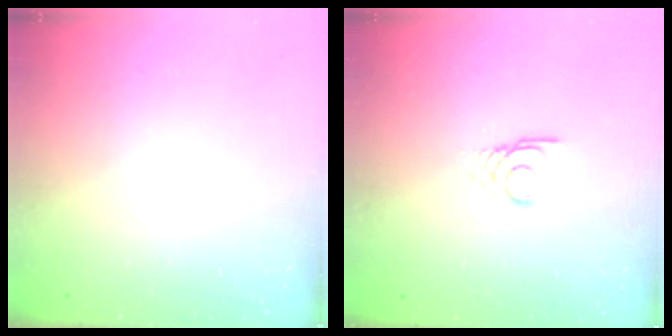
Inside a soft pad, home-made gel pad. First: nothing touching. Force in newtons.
{"total": 2.3, "press": 2.3, "slide": 0.2}